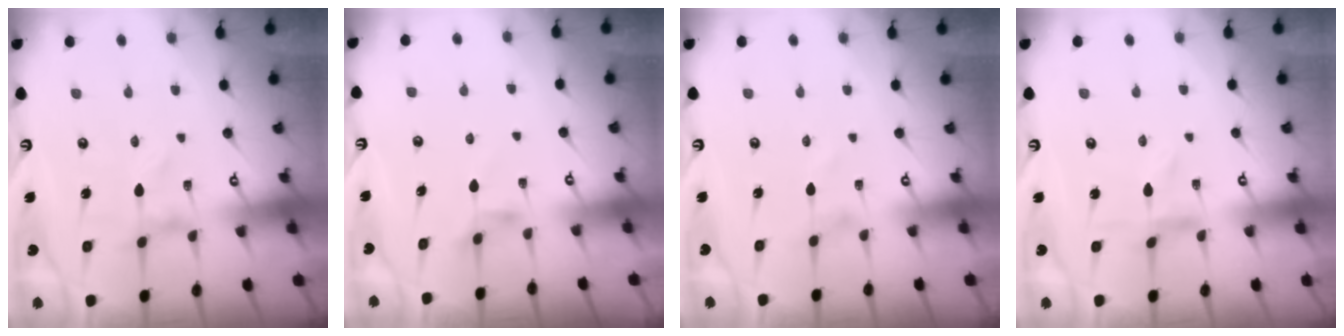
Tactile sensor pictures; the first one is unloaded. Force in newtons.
{"total": 2.8, "press": 2.7, "slide": 0.5}
{"total": 0.7, "press": 0.7, "slide": 0.0}
{"total": 0.0}